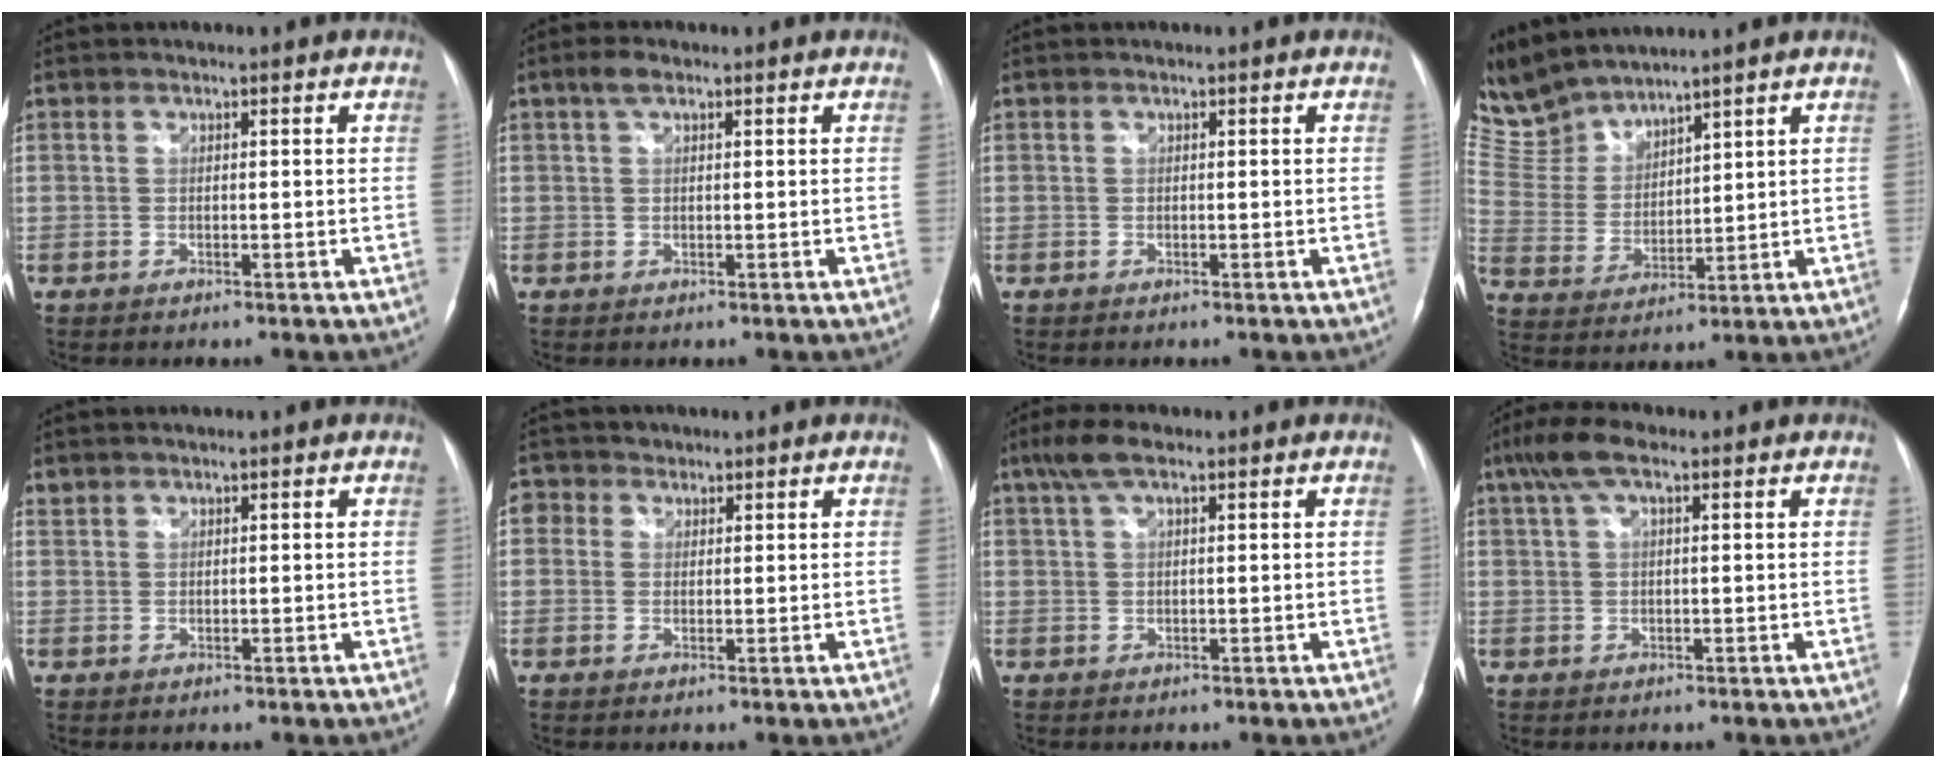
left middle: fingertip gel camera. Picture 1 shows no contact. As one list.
[{"total": 2.0, "force": [1.2, 0.8, 1.4], "torque": [-0.032, 0.013, 0.025]}, {"total": 0.0}, {"total": 8.9, "force": [8.8, 0.7, 0.6], "torque": [-0.043, 0.014, 0.202]}, {"total": 0.8, "force": [0.8, 0.3, -0.1], "torque": [-0.001, 0.007, 0.016]}, {"total": 2.9, "force": [1.4, 2.6, 0.4], "torque": [-0.008, 0.012, 0.020]}, {"total": 4.2, "force": [2.6, 1.1, 3.2], "torque": [-0.074, 0.022, 0.053]}, {"total": 5.4, "force": [3.0, 1.5, 4.3], "torque": [-0.098, 0.032, 0.056]}]